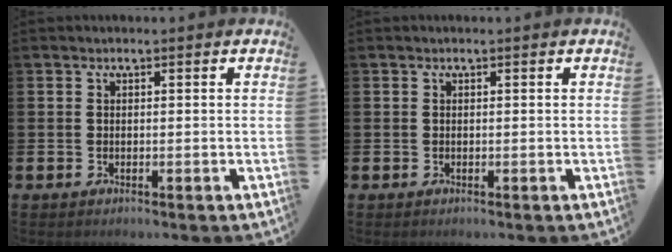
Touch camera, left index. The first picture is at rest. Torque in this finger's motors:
{"motor_torque": [-0.10, 0.03, 0.00, 0.02]}